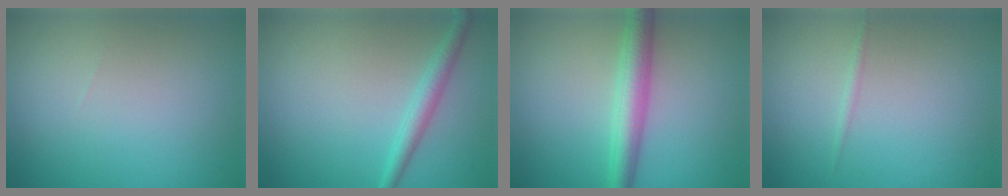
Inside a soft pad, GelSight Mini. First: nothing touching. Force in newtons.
{"total": 2.1, "press": 2.1, "slide": 0.1}
{"total": 4.0, "press": 4.0, "slide": 0.1}
{"total": 0.6, "press": 0.6, "slide": 0.0}